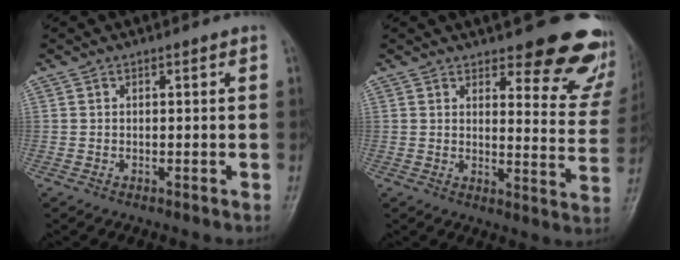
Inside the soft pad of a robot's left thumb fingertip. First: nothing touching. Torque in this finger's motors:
{"motor_torque": [0.36, 0.18, 0.08, -0.04, 0.05]}